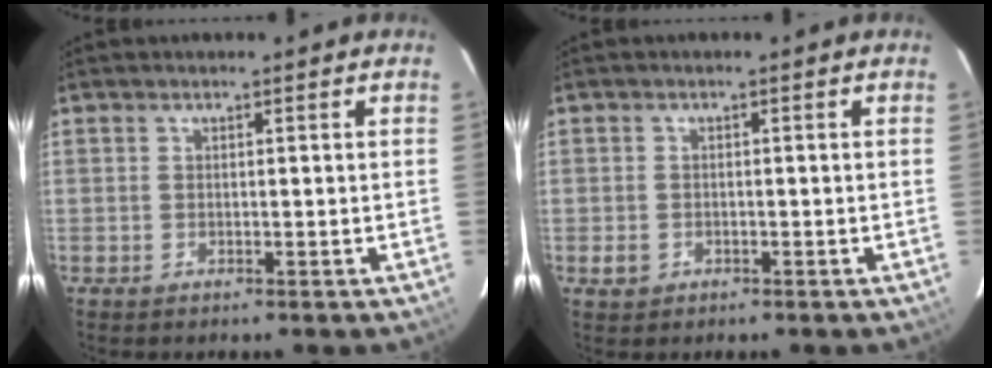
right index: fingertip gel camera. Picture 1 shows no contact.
{"total": 2.3, "force": [-0.9, 2.0, 0.6], "torque": [-0.013, 0.001, -0.013]}